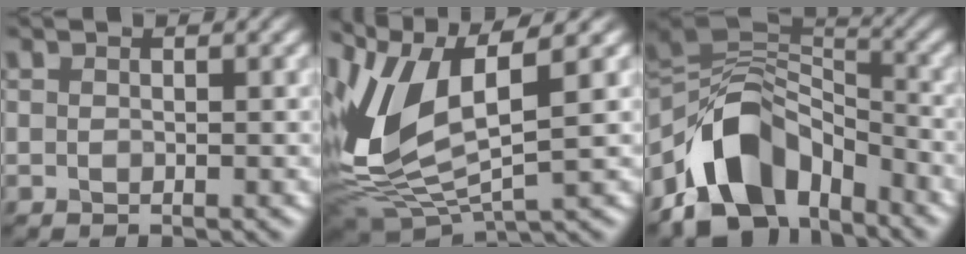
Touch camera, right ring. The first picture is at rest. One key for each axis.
{"total": 10.6, "fx": 2.3, "fy": 4.6, "fz": 9.3, "tx": -0.211, "ty": -0.004, "tz": 0.046}
{"total": 11.1, "fx": -6.1, "fy": 6.9, "fz": 6.2, "tx": -0.095, "ty": 0.014, "tz": -0.122}